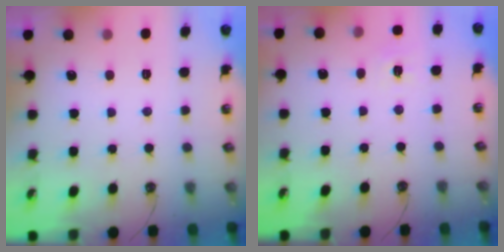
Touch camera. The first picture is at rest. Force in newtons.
{"total": 5.5, "press": 5.5, "slide": 0.7}